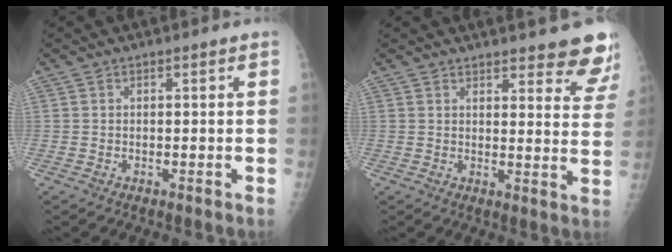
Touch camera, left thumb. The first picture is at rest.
{"total": 12.0, "force": [10.5, 2.7, 5.2], "torque": [-0.022, -0.058, 0.104]}